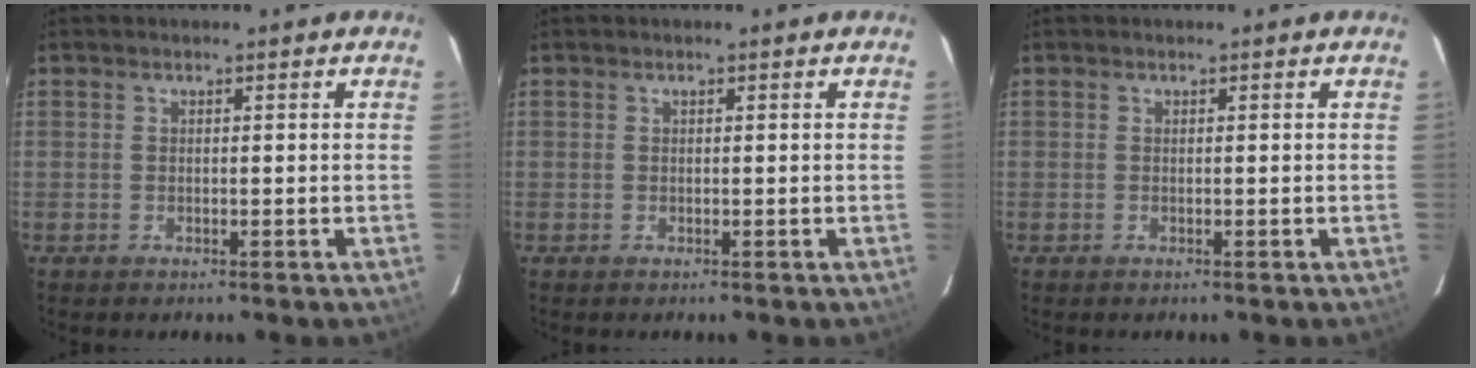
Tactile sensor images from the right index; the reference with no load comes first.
{"total": 0.0}
{"total": 0.0}